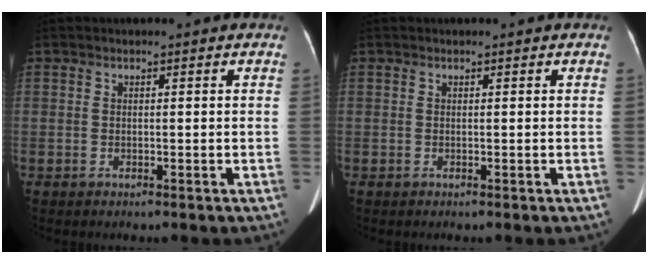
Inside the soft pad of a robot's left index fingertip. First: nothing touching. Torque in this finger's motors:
{"motor_torque": [0.02, 0.02, 0.00, 0.00]}